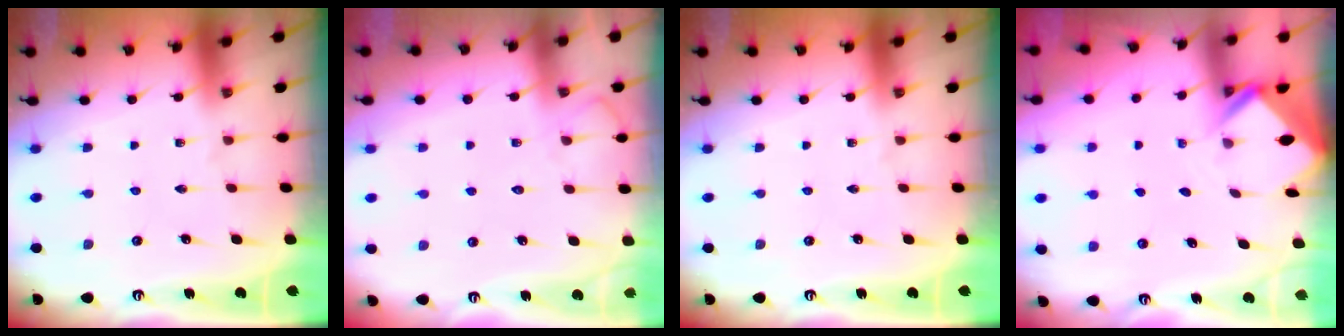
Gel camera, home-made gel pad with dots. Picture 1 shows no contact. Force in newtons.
{"total": 8.2, "press": 8.1, "slide": 1.0}
{"total": 0.0}
{"total": 2.6, "press": 2.6, "slide": 0.2}